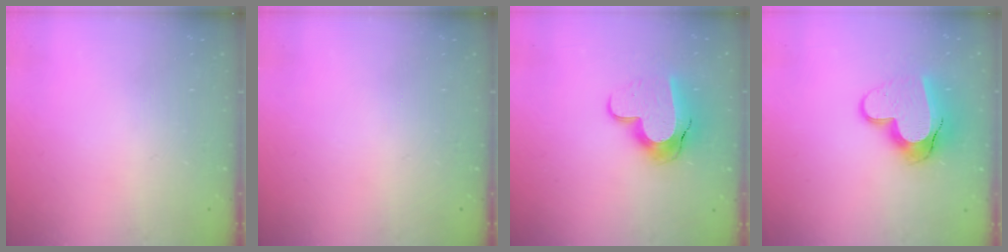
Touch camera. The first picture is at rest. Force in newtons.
{"total": 0.0}
{"total": 13.7, "press": 13.6, "slide": 1.0}
{"total": 14.1, "press": 14.1, "slide": 1.1}